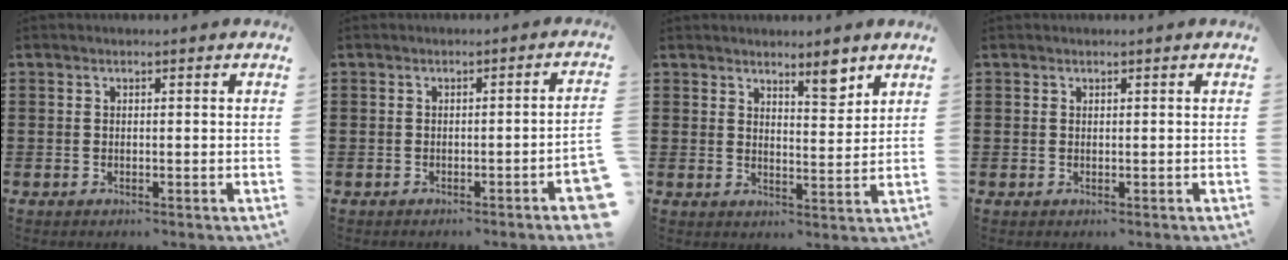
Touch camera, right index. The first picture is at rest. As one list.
[{"total": 2.6, "force": [-1.4, -0.2, 2.2], "torque": [-0.033, -0.007, -0.023]}, {"total": 4.8, "force": [4.0, 1.2, 2.5], "torque": [-0.040, -0.009, 0.068]}, {"total": 0.0}]